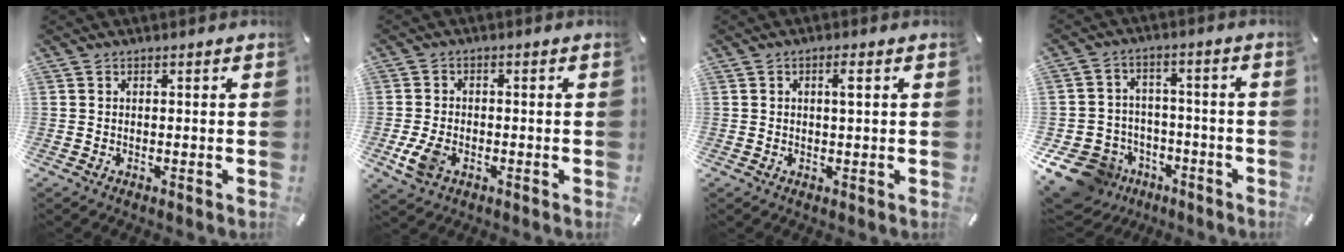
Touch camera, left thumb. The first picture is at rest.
{"total": 6.0, "force": [-2.0, 4.1, 3.8], "torque": [-0.094, 0.003, -0.039]}
{"total": 2.0, "force": [0.6, 0.5, 1.9], "torque": [-0.031, 0.001, 0.007]}
{"total": 12.1, "force": [-6.8, 9.3, 3.9], "torque": [-0.095, 0.046, -0.115]}